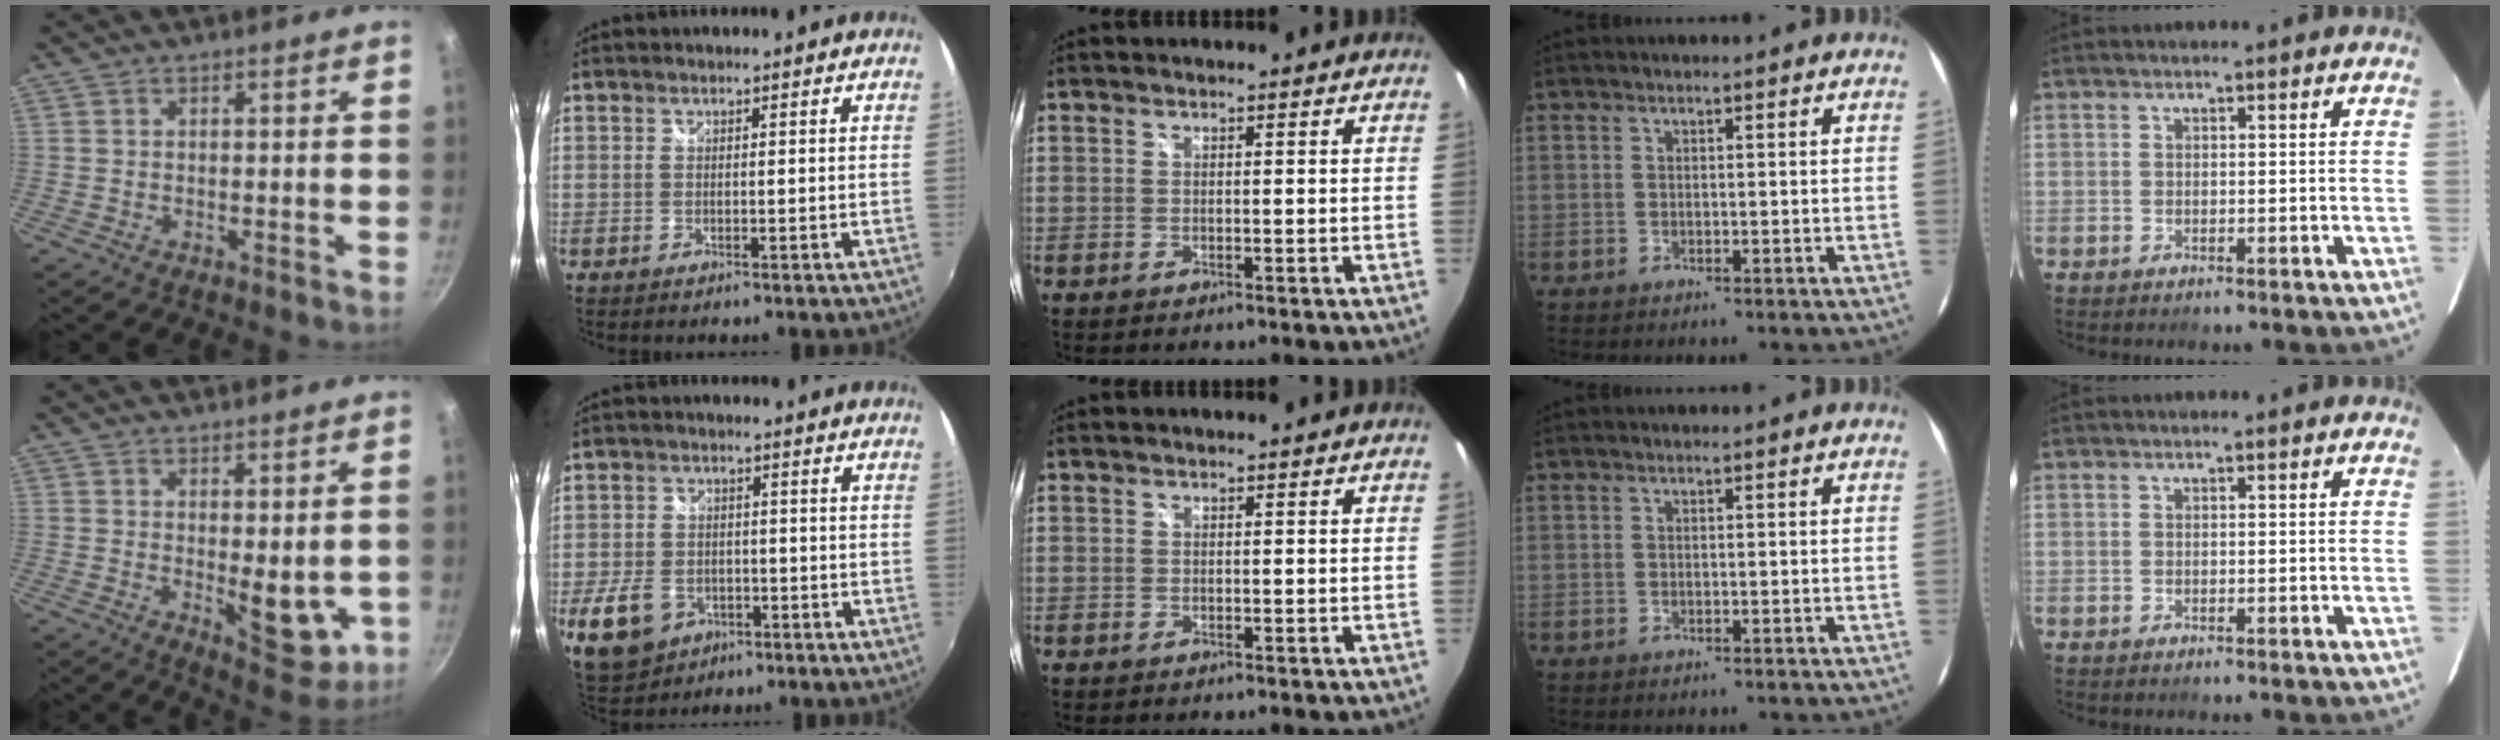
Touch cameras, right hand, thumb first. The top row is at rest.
{"thumb": {"total": 8.8, "force": [0.2, 3.9, 7.9], "torque": [-0.085, -0.018, 0.016]}, "index": {"total": 10.8, "force": [-4.6, 8.2, 5.2], "torque": [-0.143, 0.001, -0.065]}}